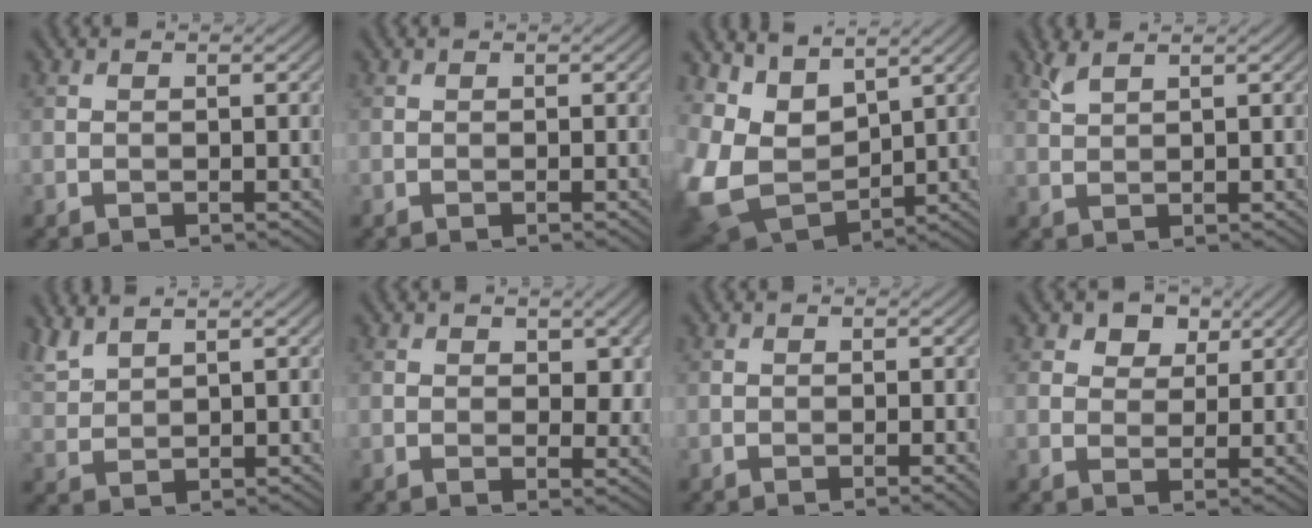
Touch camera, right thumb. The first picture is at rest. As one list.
[{"total": 0.0}, {"total": 9.2, "force": [4.7, 5.6, 5.6], "torque": [-0.169, 0.002, 0.093]}, {"total": 1.9, "force": [1.5, 0.3, 1.2], "torque": [-0.036, 0.007, 0.037]}, {"total": 3.9, "force": [3.4, 0.8, 1.8], "torque": [-0.054, 0.010, 0.079]}, {"total": 3.8, "force": [1.2, 2.4, 2.6], "torque": [-0.042, -0.007, 0.018]}, {"total": 0.9, "force": [-0.3, 0.1, 0.8], "torque": [-0.014, -0.002, -0.008]}, {"total": 5.1, "force": [3.0, 3.4, 2.4], "torque": [-0.044, -0.009, 0.054]}]